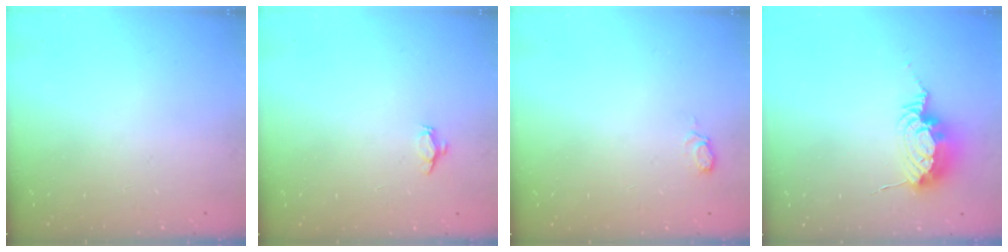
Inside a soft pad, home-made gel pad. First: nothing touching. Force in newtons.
{"total": 3.8, "press": 3.8, "slide": 0.3}
{"total": 6.5, "press": 6.3, "slide": 1.6}
{"total": 8.6, "press": 8.6, "slide": 0.9}